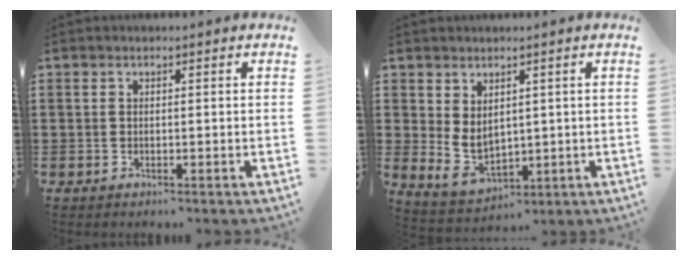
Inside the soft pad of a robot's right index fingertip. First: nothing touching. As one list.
[{"total": 4.3, "force": [1.5, 3.2, 2.6], "torque": [-0.073, -0.002, 0.027]}]